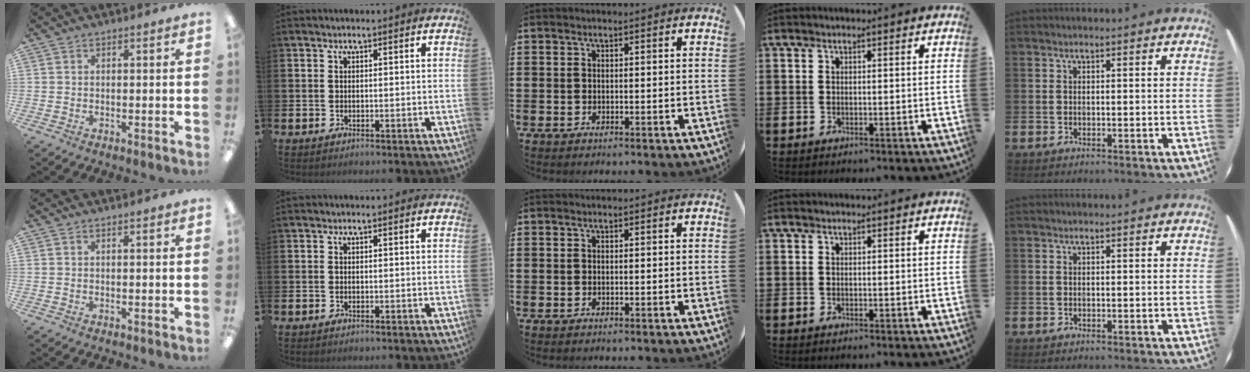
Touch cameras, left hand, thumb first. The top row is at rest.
{}